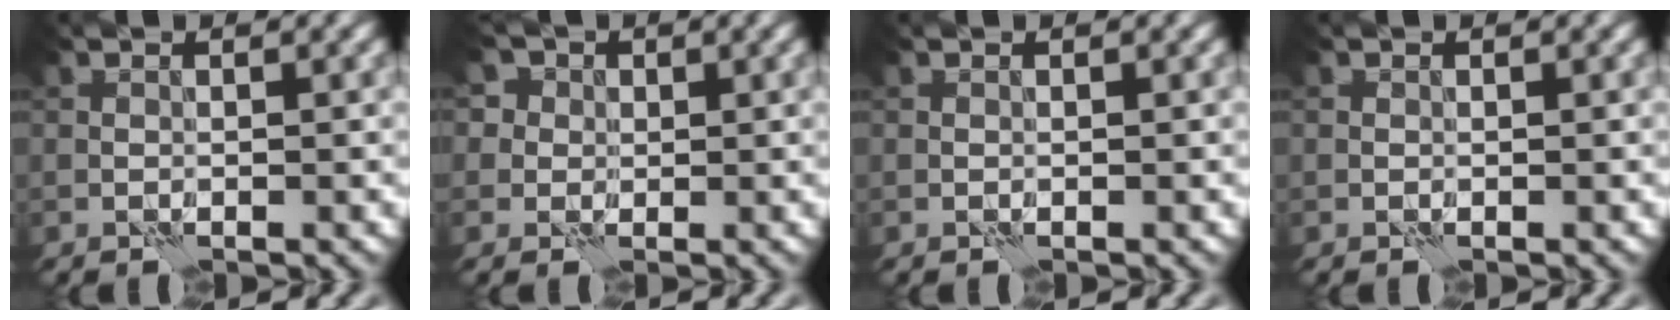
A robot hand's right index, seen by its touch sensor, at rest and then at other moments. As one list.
[{"total": 4.5, "force": [2.1, 3.7, 1.5], "torque": [-0.021, 0.016, 0.013]}, {"total": 0.0}, {"total": 0.0}]